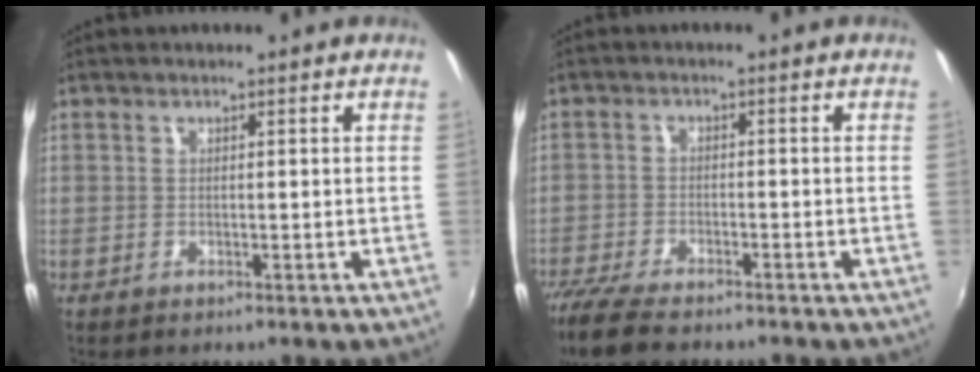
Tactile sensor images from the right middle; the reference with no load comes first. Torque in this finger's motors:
{"motor_torque": [0.78, -0.76, 0.12, 0.10]}